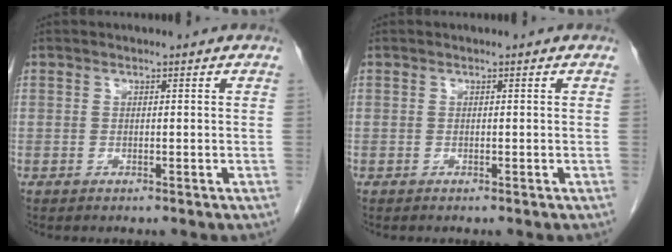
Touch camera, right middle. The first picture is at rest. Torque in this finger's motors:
{"motor_torque": [0.53, -0.51, 0.02, -0.02]}